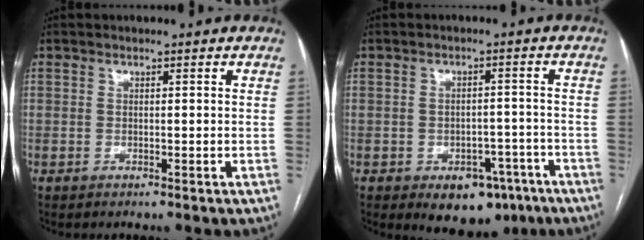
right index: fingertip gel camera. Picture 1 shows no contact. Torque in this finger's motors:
{"motor_torque": [-0.03, -0.03, 0.09, 0.00]}